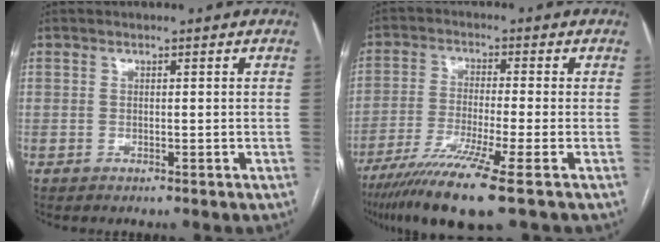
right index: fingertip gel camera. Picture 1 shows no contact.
{"total": 11.5, "force": [-7.3, -0.9, 8.8], "torque": [-0.167, -0.032, -0.128]}